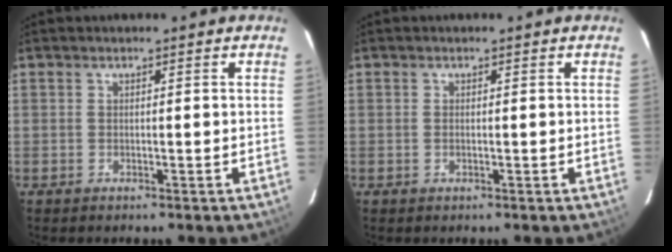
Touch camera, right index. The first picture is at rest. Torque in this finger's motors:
{"motor_torque": [-0.09, 0.05, -0.09, 0.00]}